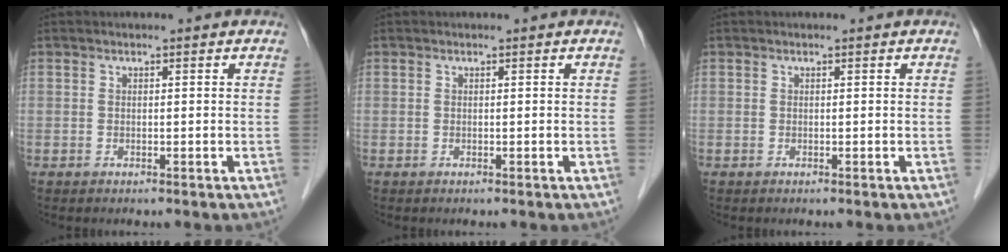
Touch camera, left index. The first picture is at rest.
{"total": 0.0}
{"total": 0.0}